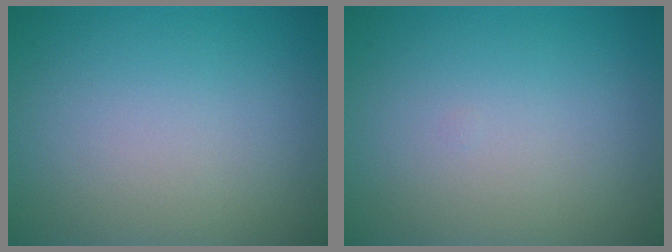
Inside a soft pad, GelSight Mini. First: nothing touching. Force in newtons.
{"total": 0.0}